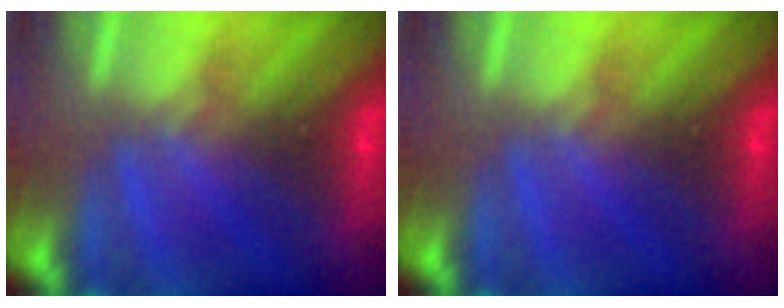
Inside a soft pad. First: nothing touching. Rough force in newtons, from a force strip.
{"total": 0.0}